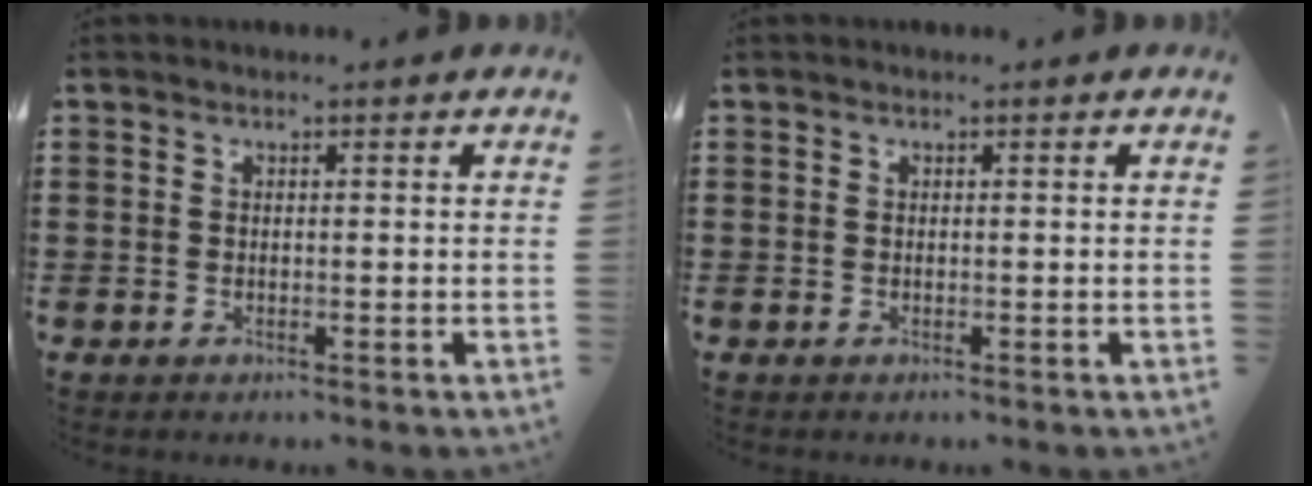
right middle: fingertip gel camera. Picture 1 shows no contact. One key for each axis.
{"total": 0.0}